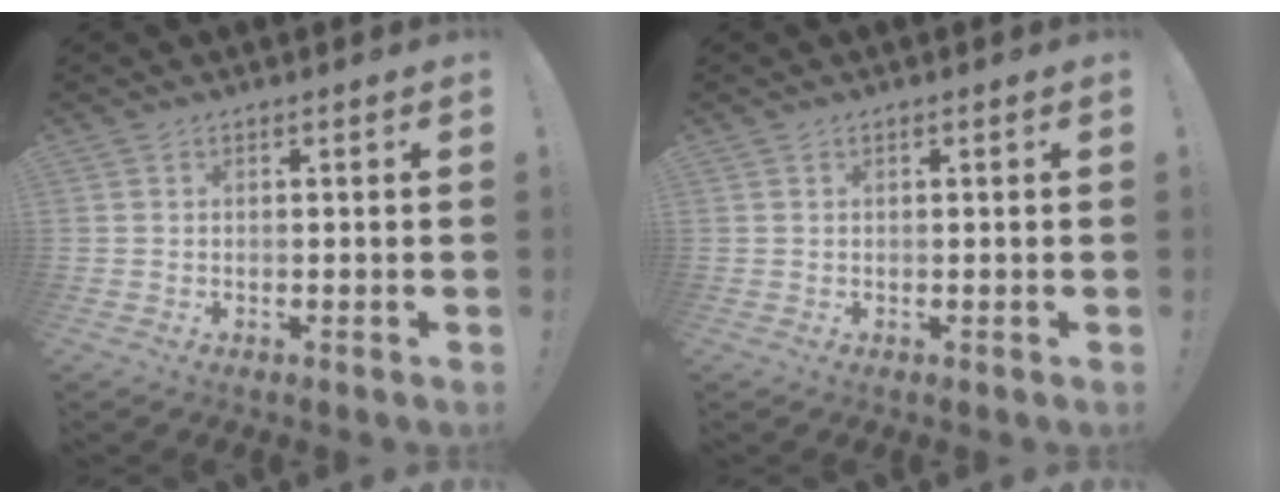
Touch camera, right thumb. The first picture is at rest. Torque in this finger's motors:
{"motor_torque": [-0.05, 0.15, -0.13, 0.06, 0.04]}